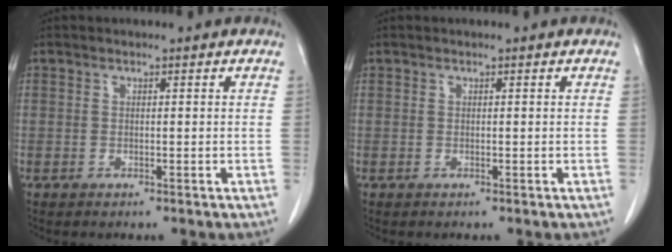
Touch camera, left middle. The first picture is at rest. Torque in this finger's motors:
{"motor_torque": [0.76, -0.80, 0.06, 0.01]}